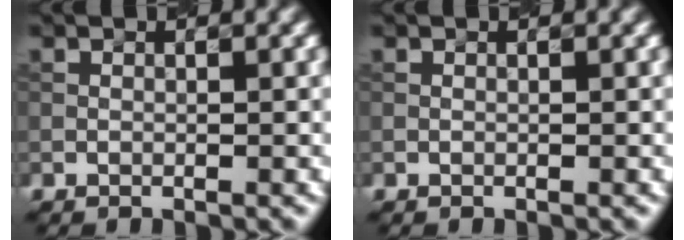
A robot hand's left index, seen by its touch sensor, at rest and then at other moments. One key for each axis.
{"total": 0.0}